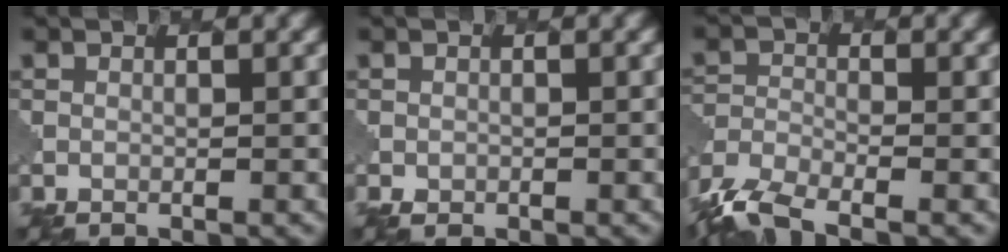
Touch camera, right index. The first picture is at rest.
{"total": 0.9, "force": [-0.4, 0.7, 0.2], "torque": [-0.004, -0.005, -0.007]}
{"total": 6.1, "force": [-4.7, 2.0, 3.3], "torque": [-0.070, -0.013, -0.103]}